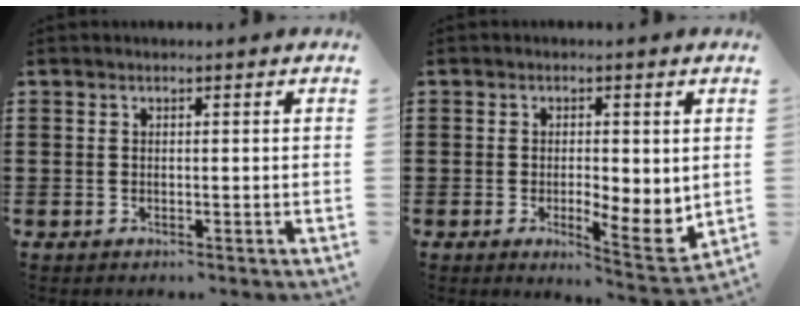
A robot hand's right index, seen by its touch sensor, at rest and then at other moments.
{"total": 4.2, "force": [0.0, 1.7, 3.8], "torque": [-0.064, -0.006, -0.002]}